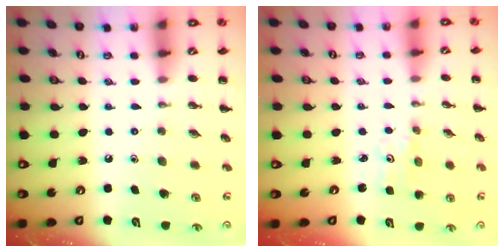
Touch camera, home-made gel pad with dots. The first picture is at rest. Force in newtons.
{"total": 1.2, "press": 1.1, "slide": 0.4}